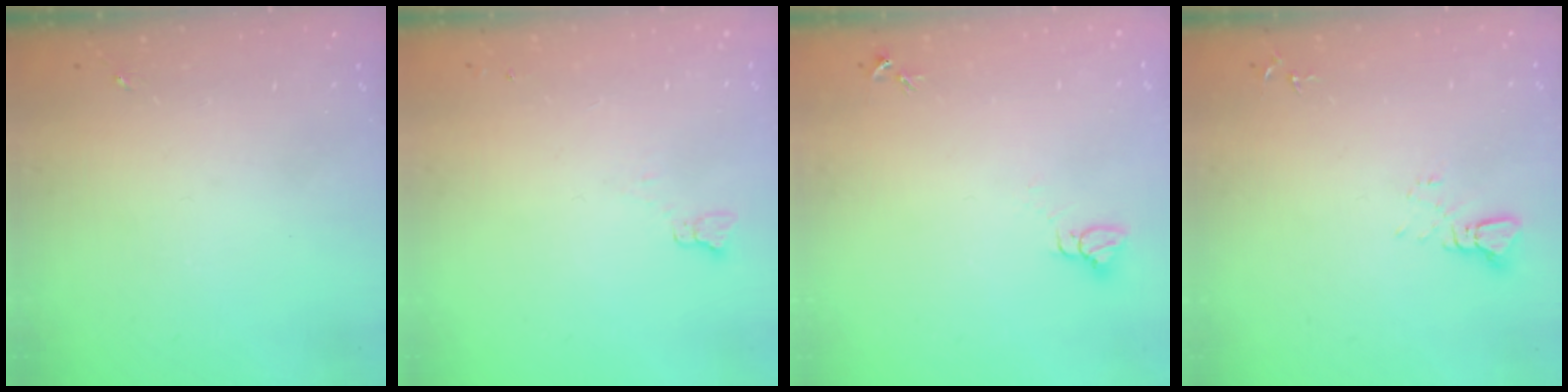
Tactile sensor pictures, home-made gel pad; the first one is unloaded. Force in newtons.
{"total": 2.3, "press": 2.3, "slide": 0.2}
{"total": 2.7, "press": 2.7, "slide": 0.1}
{"total": 2.7, "press": 2.7, "slide": 0.1}